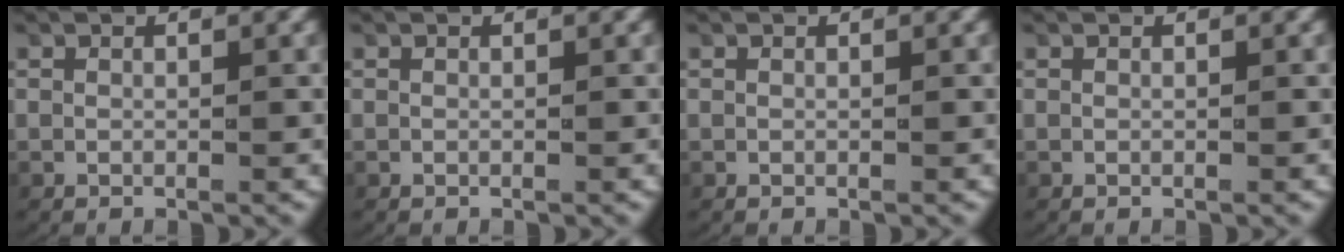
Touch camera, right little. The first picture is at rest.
{"total": 0.0}
{"total": 0.0}
{"total": 0.0}